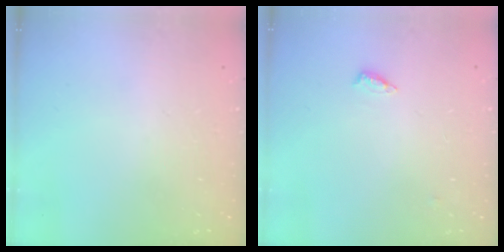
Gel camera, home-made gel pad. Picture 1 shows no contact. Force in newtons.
{"total": 4.4, "press": 4.1, "slide": 1.4}